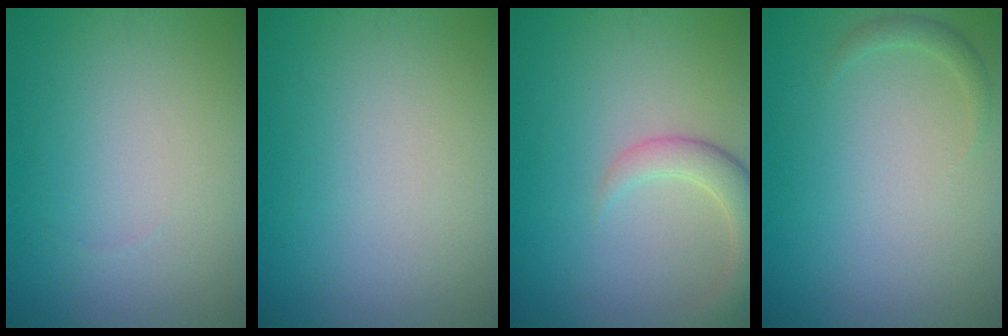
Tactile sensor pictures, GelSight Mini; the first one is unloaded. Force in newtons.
{"total": 0.0}
{"total": 3.4, "press": 3.4, "slide": 0.4}
{"total": 1.1, "press": 1.1, "slide": 0.2}